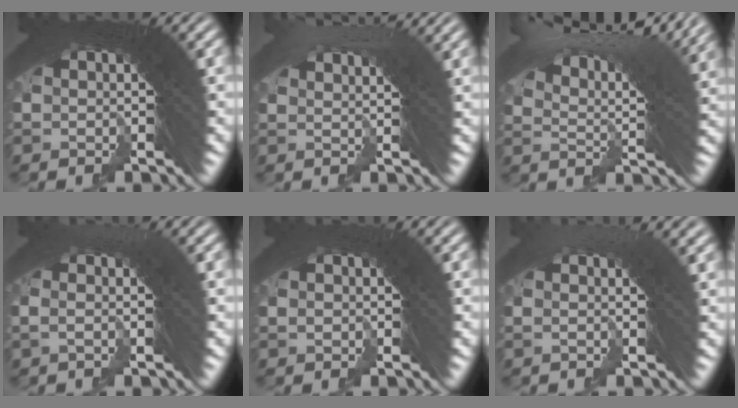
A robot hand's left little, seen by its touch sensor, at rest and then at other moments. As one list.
[{"total": 3.8, "force": [3.0, -0.7, 2.1], "torque": [-0.013, 0.019, 0.046]}, {"total": 10.0, "force": [6.4, 2.1, 7.3], "torque": [-0.100, 0.033, 0.089]}, {"total": 1.4, "force": [-0.2, -0.4, 1.4], "torque": [-0.009, 0.023, -0.016]}, {"total": 0.9, "force": [-0.5, -0.6, -0.5], "torque": [0.017, 0.002, -0.006]}, {"total": 2.2, "force": [0.7, 0.2, 2.1], "torque": [-0.006, 0.030, -0.007]}]